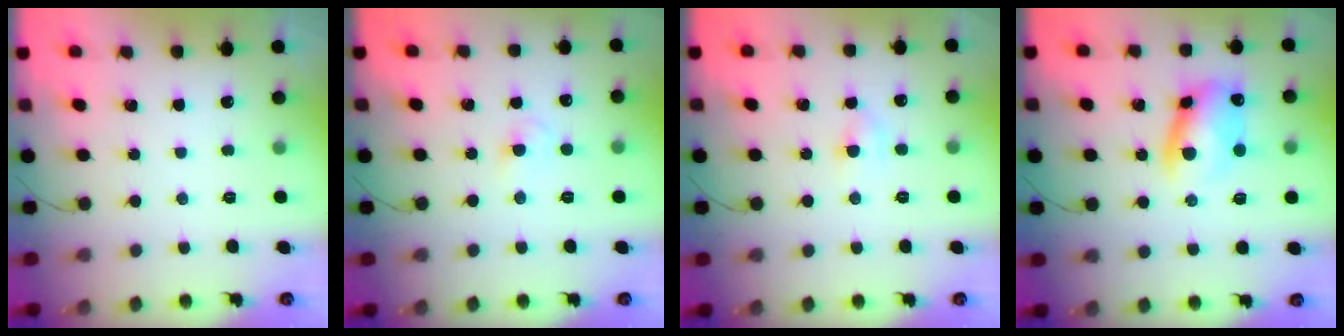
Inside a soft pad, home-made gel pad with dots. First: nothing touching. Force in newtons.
{"total": 2.2, "press": 2.0, "slide": 0.9}
{"total": 3.7, "press": 3.4, "slide": 1.3}
{"total": 9.2, "press": 9.1, "slide": 1.3}